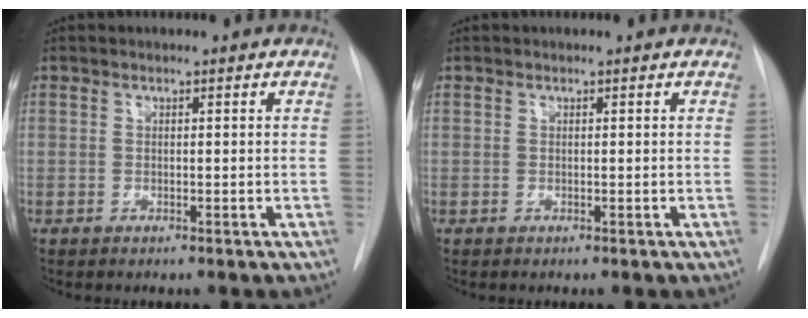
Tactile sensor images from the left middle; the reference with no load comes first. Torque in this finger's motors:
{"motor_torque": [0.32, -0.32, 0.02, -0.03]}